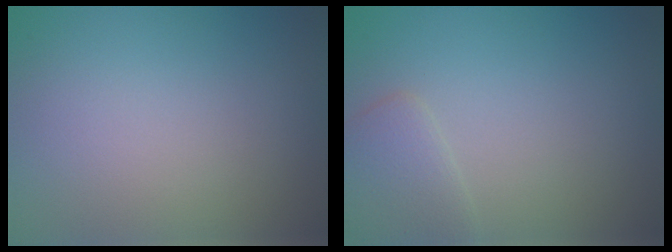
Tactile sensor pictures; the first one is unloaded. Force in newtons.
{"total": 2.3, "press": 2.3, "slide": 0.1}